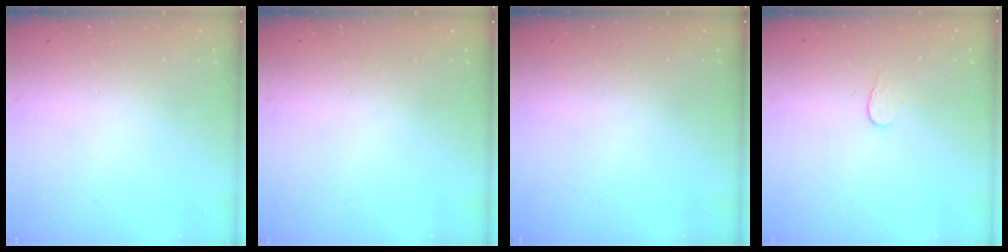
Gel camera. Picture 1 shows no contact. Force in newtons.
{"total": 0.0}
{"total": 0.0}
{"total": 3.8, "press": 3.8, "slide": 0.3}